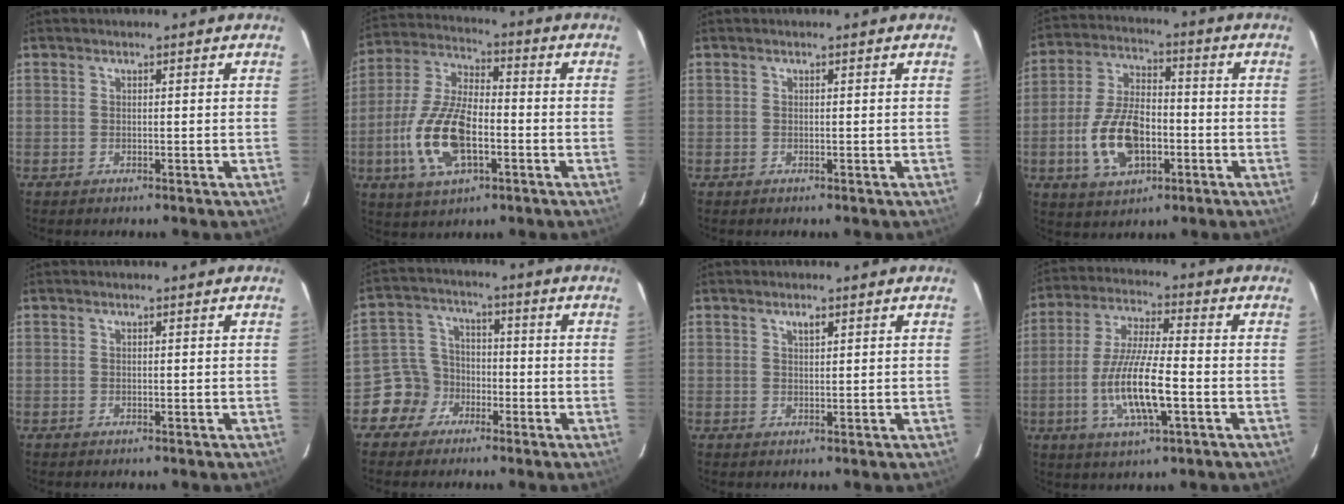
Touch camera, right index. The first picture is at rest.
{"total": 15.2, "force": [-4.5, 6.9, 12.8], "torque": [-0.278, -0.001, -0.083]}
{"total": 0.0}
{"total": 13.5, "force": [-3.9, 7.6, 10.5], "torque": [-0.215, 0.009, -0.063]}
{"total": 0.0}
{"total": 7.1, "force": [-3.8, 5.9, 0.6], "torque": [-0.022, 0.033, -0.074]}
{"total": 1.4, "force": [0.9, 0.5, 0.9], "torque": [-0.015, 0.004, 0.015]}
{"total": 13.1, "force": [-3.6, 2.5, 12.3], "torque": [-0.246, -0.008, -0.067]}